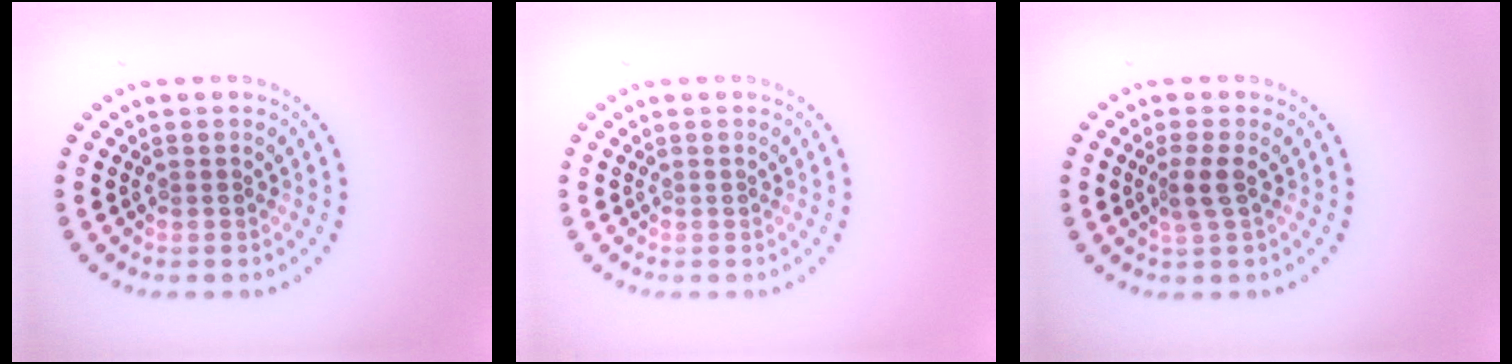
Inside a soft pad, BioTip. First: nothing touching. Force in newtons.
{"total": 0.0}
{"total": 1.7, "press": 1.3, "slide": 1.0}